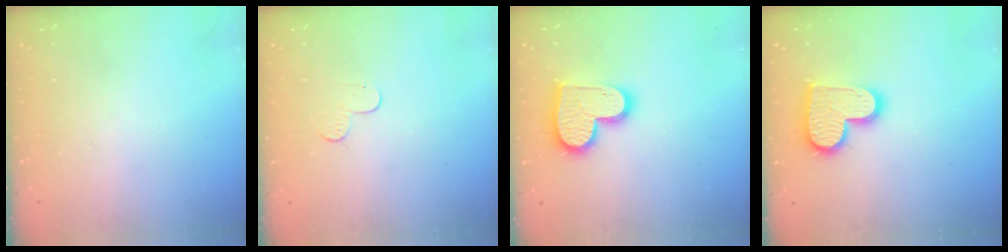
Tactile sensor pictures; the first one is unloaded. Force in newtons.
{"total": 3.9, "press": 3.9, "slide": 0.4}
{"total": 13.9, "press": 13.9, "slide": 1.2}
{"total": 14.3, "press": 14.3, "slide": 1.1}